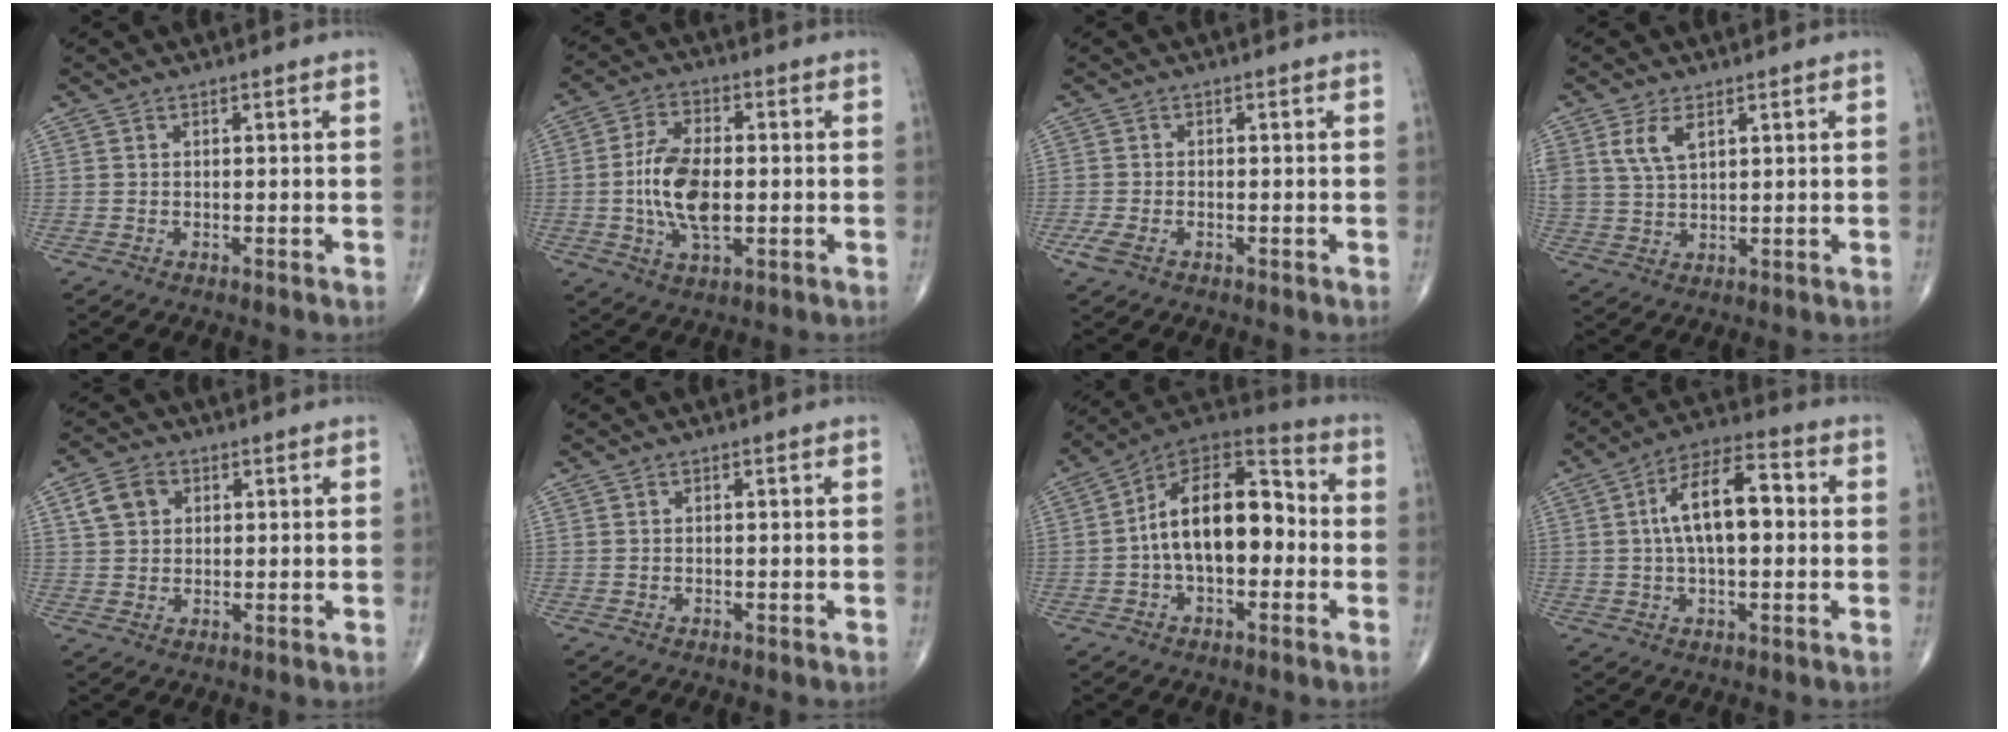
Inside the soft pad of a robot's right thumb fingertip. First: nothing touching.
{"total": 11.6, "force": [-0.9, 5.9, 9.9], "torque": [-0.187, 0.004, -0.017]}
{"total": 2.6, "force": [-1.2, 1.4, 1.8], "torque": [-0.048, -0.001, -0.025]}
{"total": 5.7, "force": [2.7, 2.9, 4.1], "torque": [-0.079, -0.008, 0.061]}
{"total": 5.5, "force": [1.9, 4.2, 2.9], "torque": [-0.041, 0.003, 0.033]}
{"total": 0.0}
{"total": 17.0, "force": [-1.1, 9.6, 14.1], "torque": [-0.207, 0.049, -0.032]}
{"total": 12.5, "force": [1.3, 5.8, 11.1], "torque": [-0.184, 0.026, 0.013]}